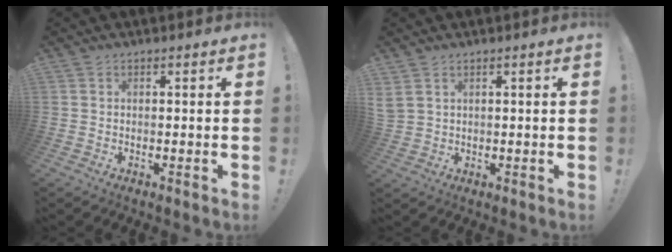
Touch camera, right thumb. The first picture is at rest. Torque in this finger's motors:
{"motor_torque": [0.01, 0.01, 0.36, 0.32, 0.01]}